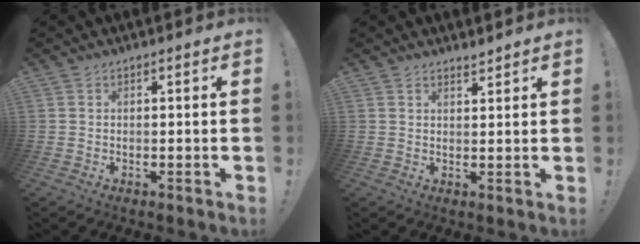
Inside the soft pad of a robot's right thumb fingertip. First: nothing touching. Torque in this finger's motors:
{"motor_torque": [-0.19, 0.19, 0.10, 0.02, 0.00]}